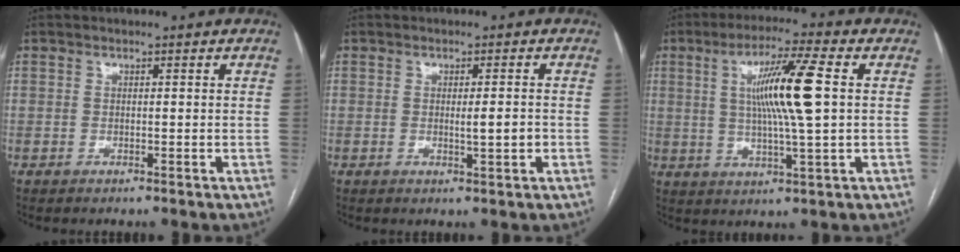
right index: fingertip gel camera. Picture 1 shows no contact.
{"total": 2.8, "force": [-0.5, 0.1, 2.8], "torque": [-0.046, -0.005, -0.006]}
{"total": 11.5, "force": [1.9, -0.1, 11.4], "torque": [-0.206, 0.003, 0.032]}